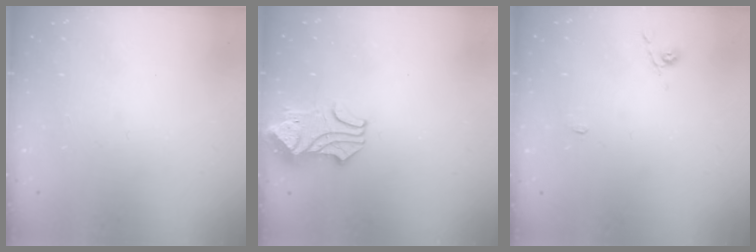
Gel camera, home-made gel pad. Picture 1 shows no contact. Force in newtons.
{"total": 2.0, "press": 1.7, "slide": 1.0}
{"total": 2.6, "press": 2.6, "slide": 0.3}